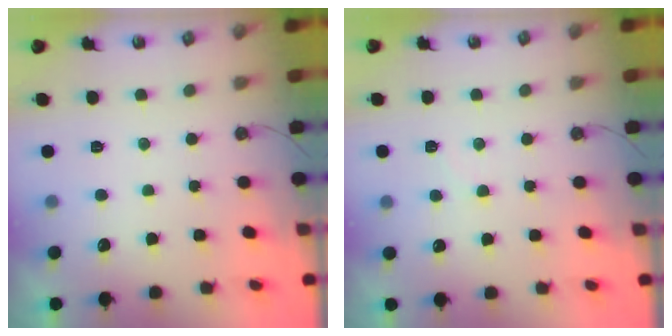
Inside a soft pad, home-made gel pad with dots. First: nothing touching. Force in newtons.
{"total": 7.3, "press": 7.3, "slide": 0.5}